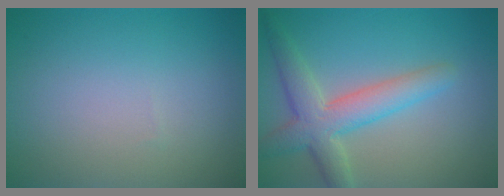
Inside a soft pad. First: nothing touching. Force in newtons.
{"total": 4.9, "press": 4.9, "slide": 0.3}